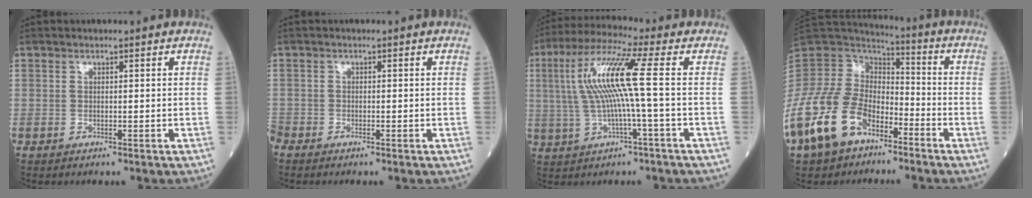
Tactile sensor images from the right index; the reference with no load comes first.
{"total": 1.3, "force": [-1.2, 0.5, 0.2], "torque": [-0.007, -0.003, -0.022]}
{"total": 10.9, "force": [0.8, -0.6, 10.8], "torque": [-0.223, 0.019, 0.013]}
{"total": 20.0, "force": [-11.8, 11.9, 11.0], "torque": [-0.274, 0.005, -0.225]}